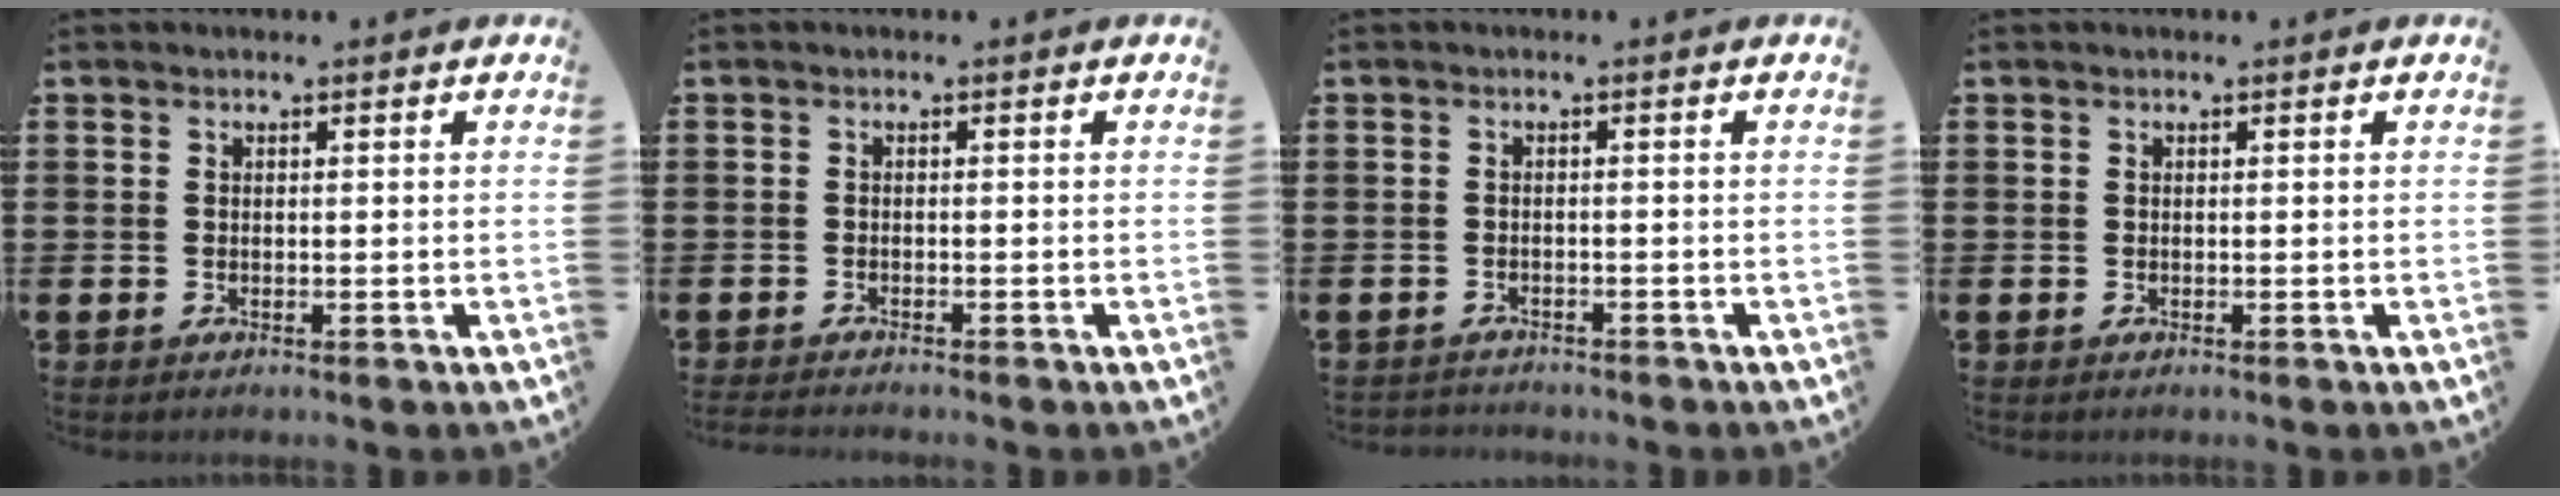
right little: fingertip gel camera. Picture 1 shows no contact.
{"total": 0.8, "force": [-0.8, 0.0, 0.2], "torque": [-0.004, -0.002, -0.015]}
{"total": 1.0, "force": [-1.0, 0.1, -0.1], "torque": [-0.002, 0.002, -0.022]}
{"total": 0.0}